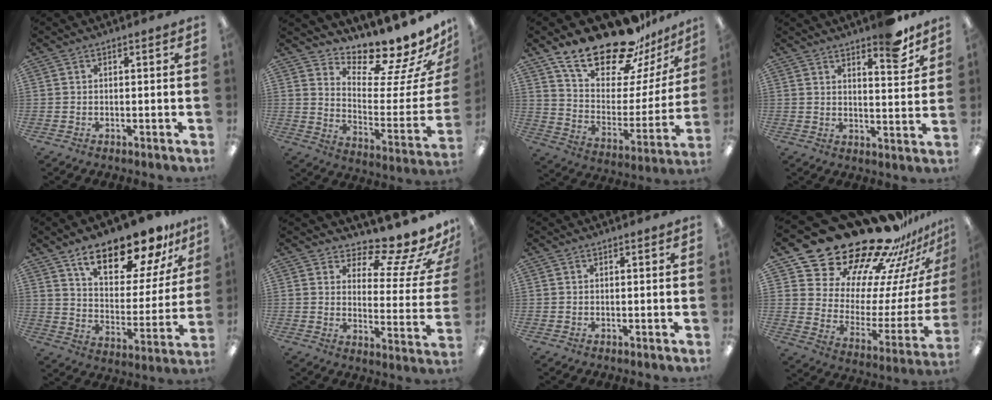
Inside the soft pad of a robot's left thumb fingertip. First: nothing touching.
{"total": 12.7, "force": [11.7, 3.1, 4.0], "torque": [-0.052, -0.121, 0.193]}
{"total": 23.6, "force": [18.3, 9.0, 11.8], "torque": [-0.190, -0.123, 0.317]}
{"total": 8.2, "force": [6.6, 2.2, 4.3], "torque": [-0.038, -0.046, 0.107]}
{"total": 18.2, "force": [14.0, 6.5, 9.6], "torque": [-0.154, -0.089, 0.235]}
{"total": 11.9, "force": [9.7, 4.1, 5.6], "torque": [-0.085, -0.080, 0.162]}
{"total": 0.0}
{"total": 27.3, "force": [23.8, 10.0, 8.8], "torque": [-0.117, -0.205, 0.434]}